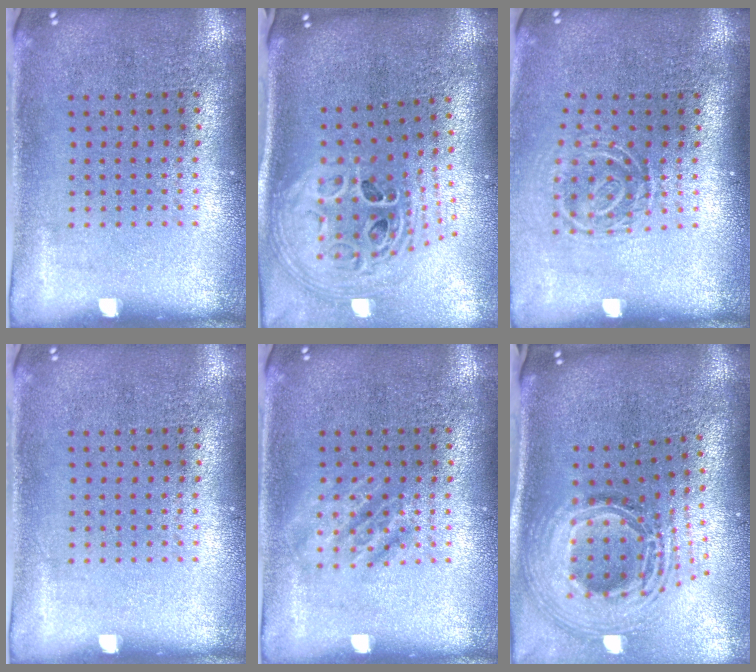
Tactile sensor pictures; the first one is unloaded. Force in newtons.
{"total": 2.9, "press": 2.0, "slide": 2.0}
{"total": 1.8, "press": 1.2, "slide": 1.3}
{"total": 0.0}
{"total": 1.6, "press": 1.6, "slide": 0.3}
{"total": 2.9, "press": 2.1, "slide": 2.1}